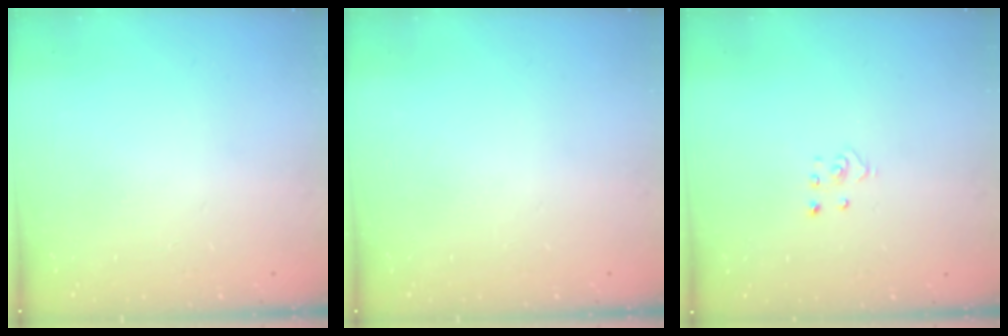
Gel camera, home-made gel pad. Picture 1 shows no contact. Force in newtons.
{"total": 0.0}
{"total": 2.8, "press": 2.8, "slide": 0.3}